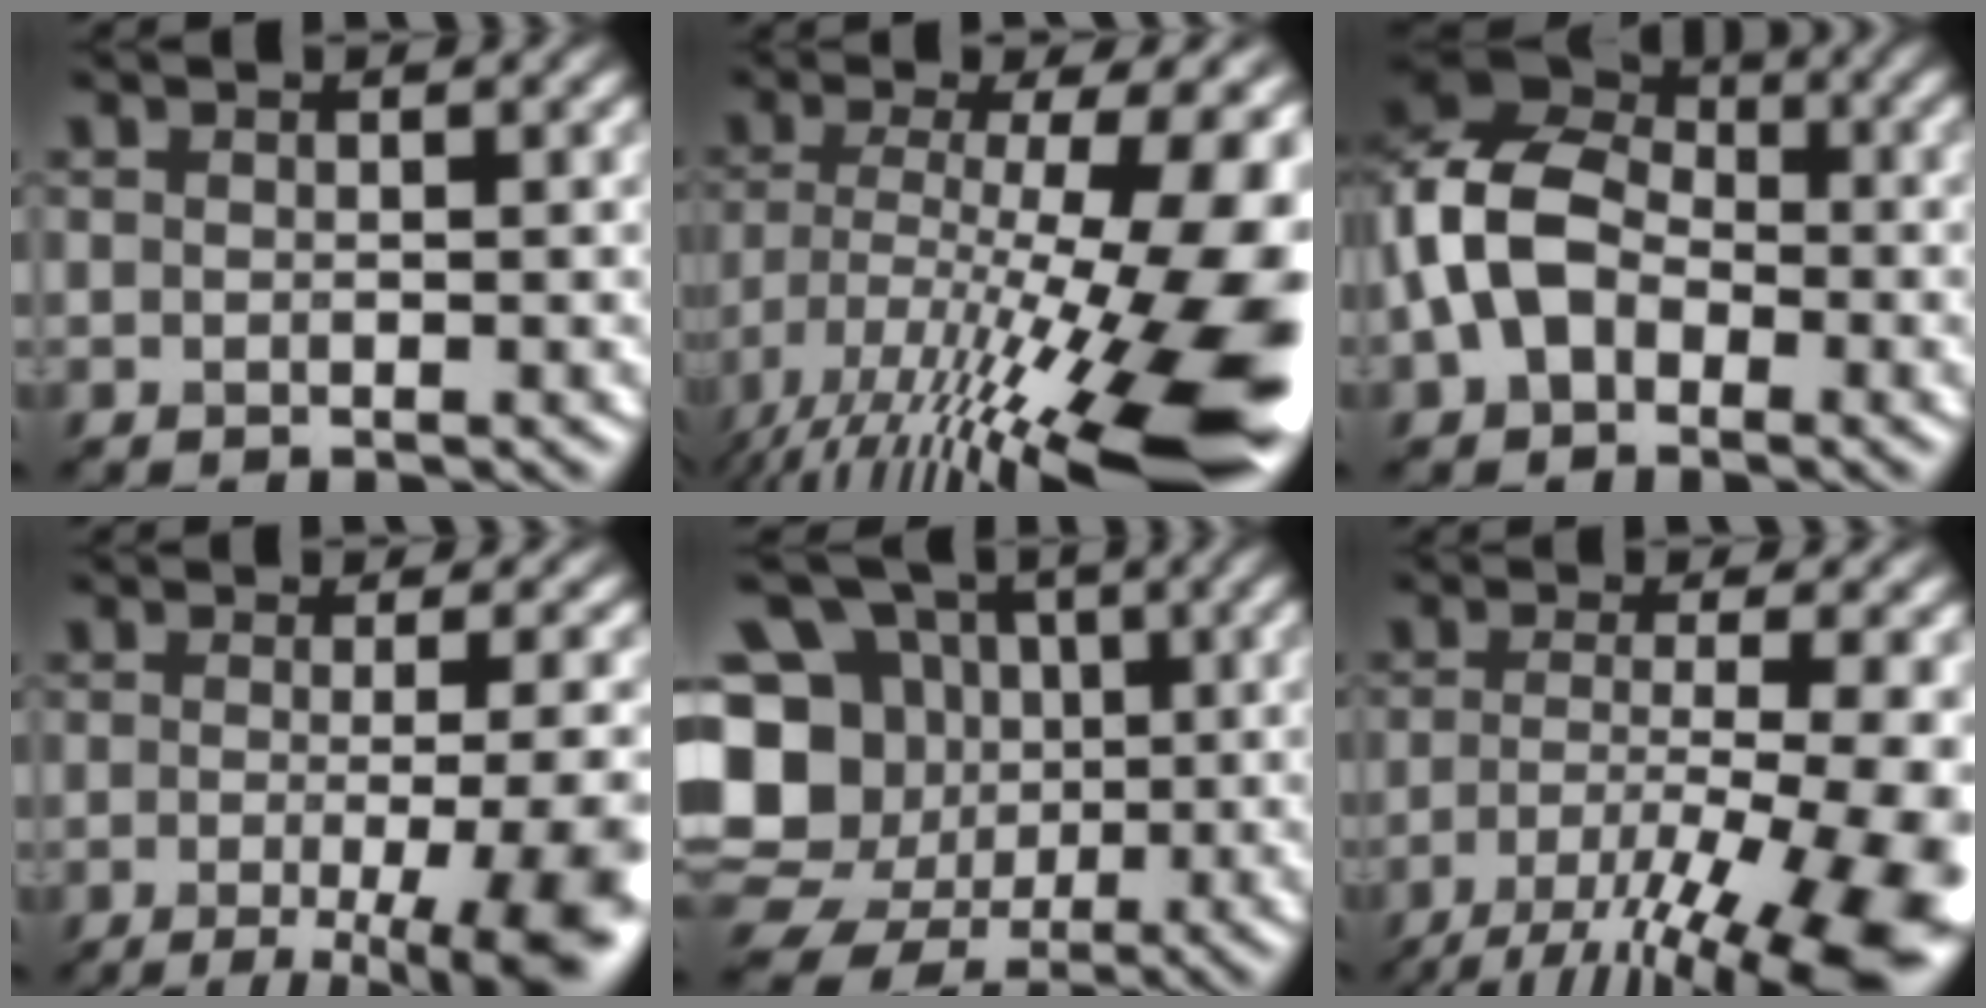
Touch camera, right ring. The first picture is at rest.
{"total": 18.7, "force": [-6.5, 5.5, 16.7], "torque": [-0.262, -0.014, -0.096]}
{"total": 8.7, "force": [-1.8, 6.3, 5.8], "torque": [-0.141, 0.010, -0.052]}
{"total": 11.5, "force": [-3.2, 4.0, 10.4], "torque": [-0.110, -0.016, -0.035]}
{"total": 14.7, "force": [-1.0, 13.3, 6.1], "torque": [-0.154, 0.020, -0.037]}
{"total": 14.7, "force": [-7.4, 4.2, 12.0], "torque": [-0.191, -0.028, -0.100]}